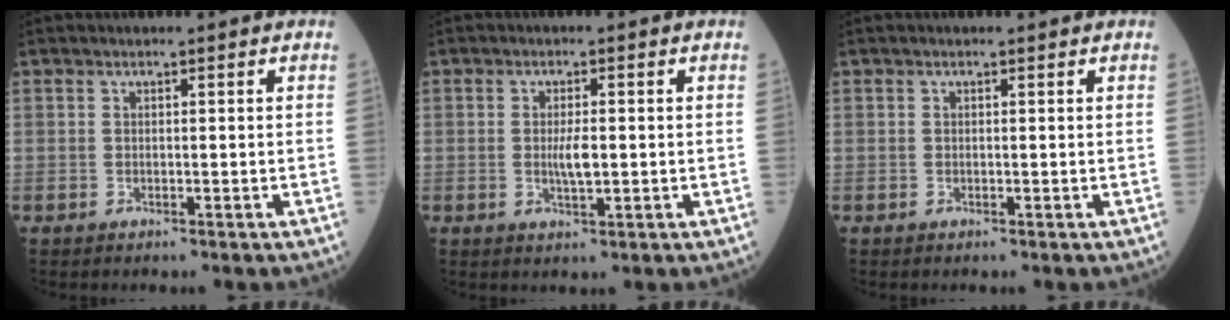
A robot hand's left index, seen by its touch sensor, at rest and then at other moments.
{"total": 2.8, "force": [-0.2, 0.6, 2.7], "torque": [-0.051, -0.006, -0.003]}
{"total": 0.9, "force": [0.8, 0.2, 0.3], "torque": [-0.005, 0.007, 0.011]}